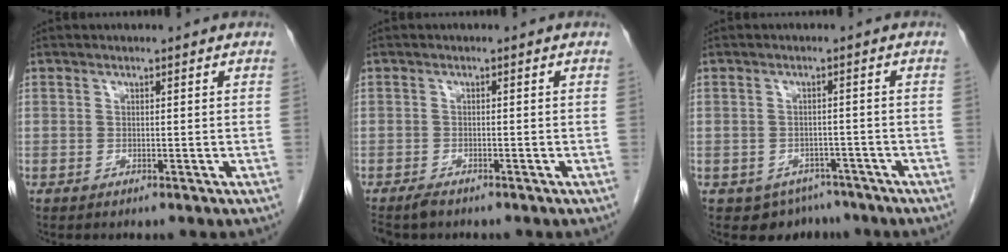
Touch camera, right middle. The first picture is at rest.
{"total": 2.5, "force": [-2.1, 0.8, 1.1], "torque": [-0.023, -0.007, -0.036]}
{"total": 5.0, "force": [-3.8, 3.2, 0.3], "torque": [0.010, 0.010, -0.048]}